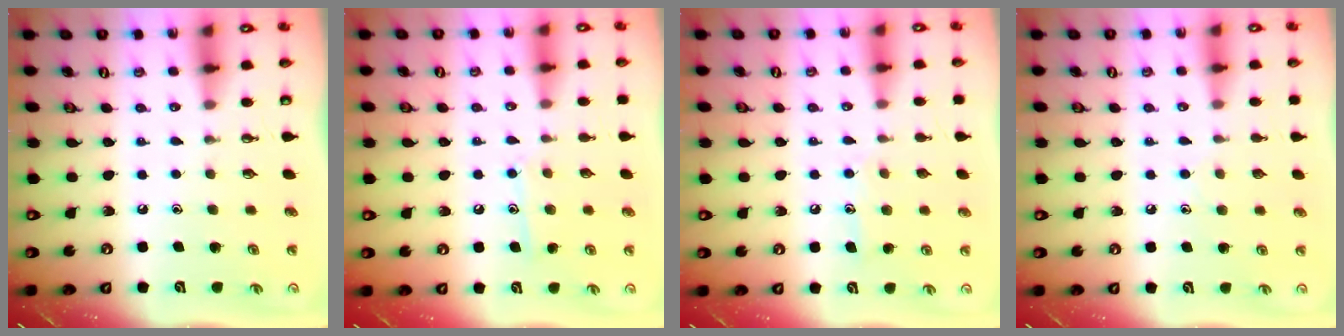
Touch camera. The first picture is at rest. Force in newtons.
{"total": 8.3, "press": 8.2, "slide": 0.6}
{"total": 8.6, "press": 8.6, "slide": 0.5}
{"total": 7.9, "press": 7.9, "slide": 0.8}